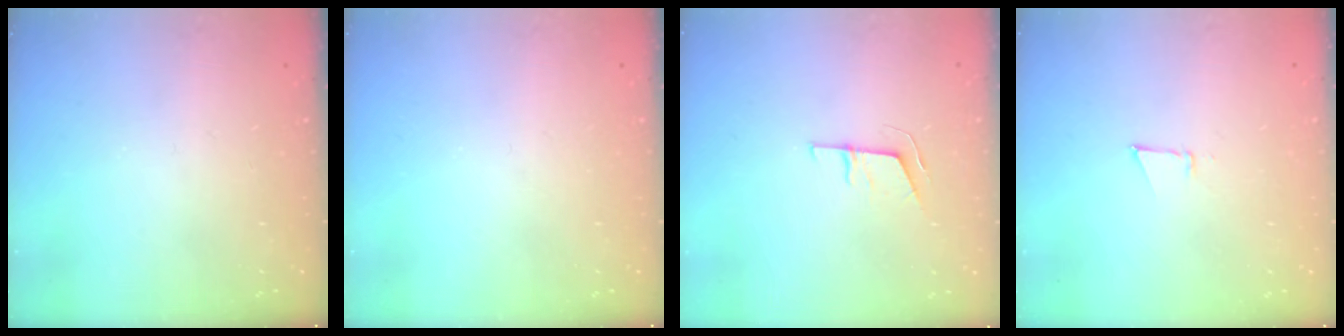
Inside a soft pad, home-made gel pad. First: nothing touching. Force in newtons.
{"total": 0.0}
{"total": 6.1, "press": 6.1, "slide": 1.0}
{"total": 3.8, "press": 3.7, "slide": 0.6}